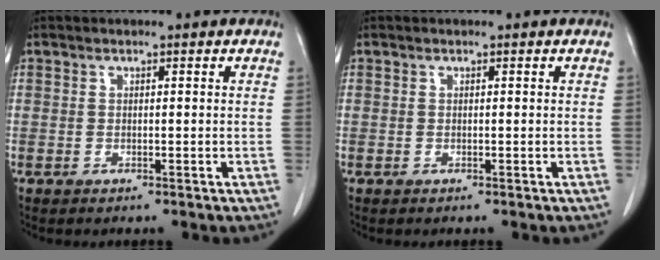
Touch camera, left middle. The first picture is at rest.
{"total": 0.0}